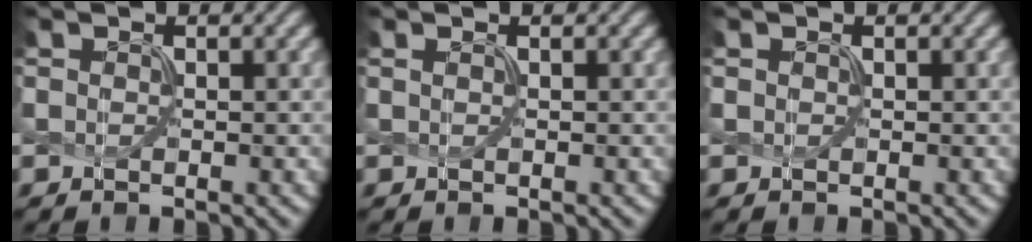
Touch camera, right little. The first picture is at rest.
{"total": 0.9, "force": [0.4, 0.5, 0.6], "torque": [0.003, 0.000, -0.009]}
{"total": 0.0}